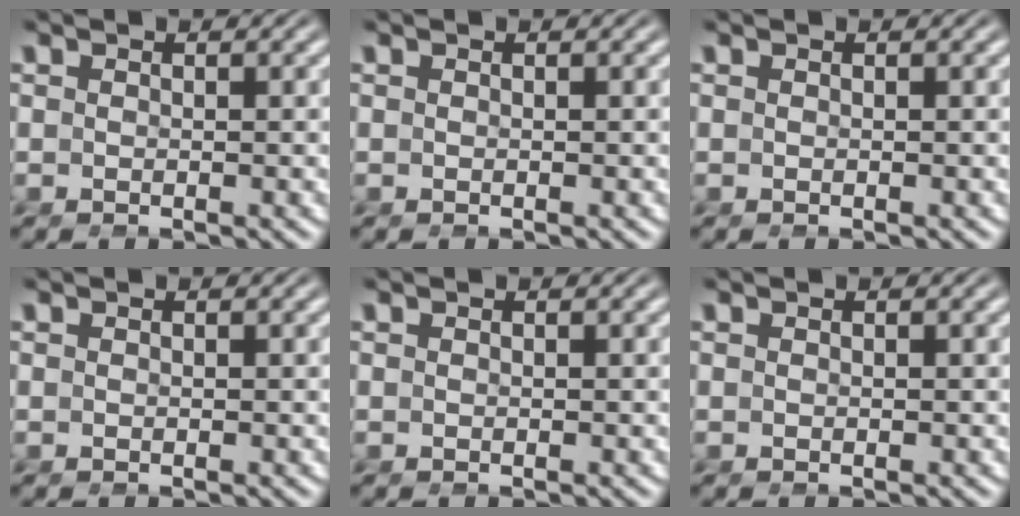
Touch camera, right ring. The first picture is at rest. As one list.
[{"total": 0.0}, {"total": 0.0}, {"total": 0.0}, {"total": 0.0}, {"total": 0.0}]